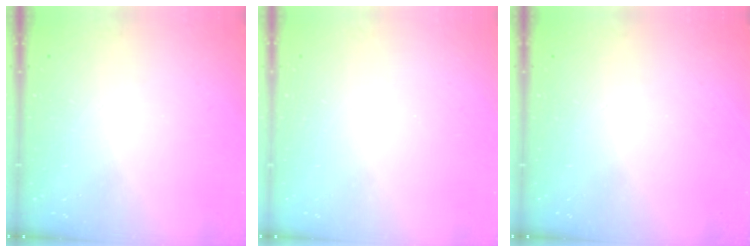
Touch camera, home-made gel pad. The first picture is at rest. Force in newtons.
{"total": 0.0}
{"total": 0.0}